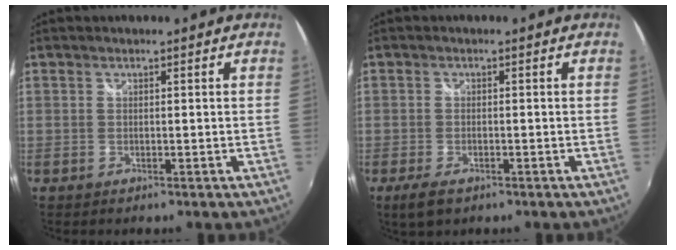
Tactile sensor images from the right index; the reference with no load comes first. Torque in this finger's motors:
{"motor_torque": [0.47, 0.42, 0.09, 0.01]}